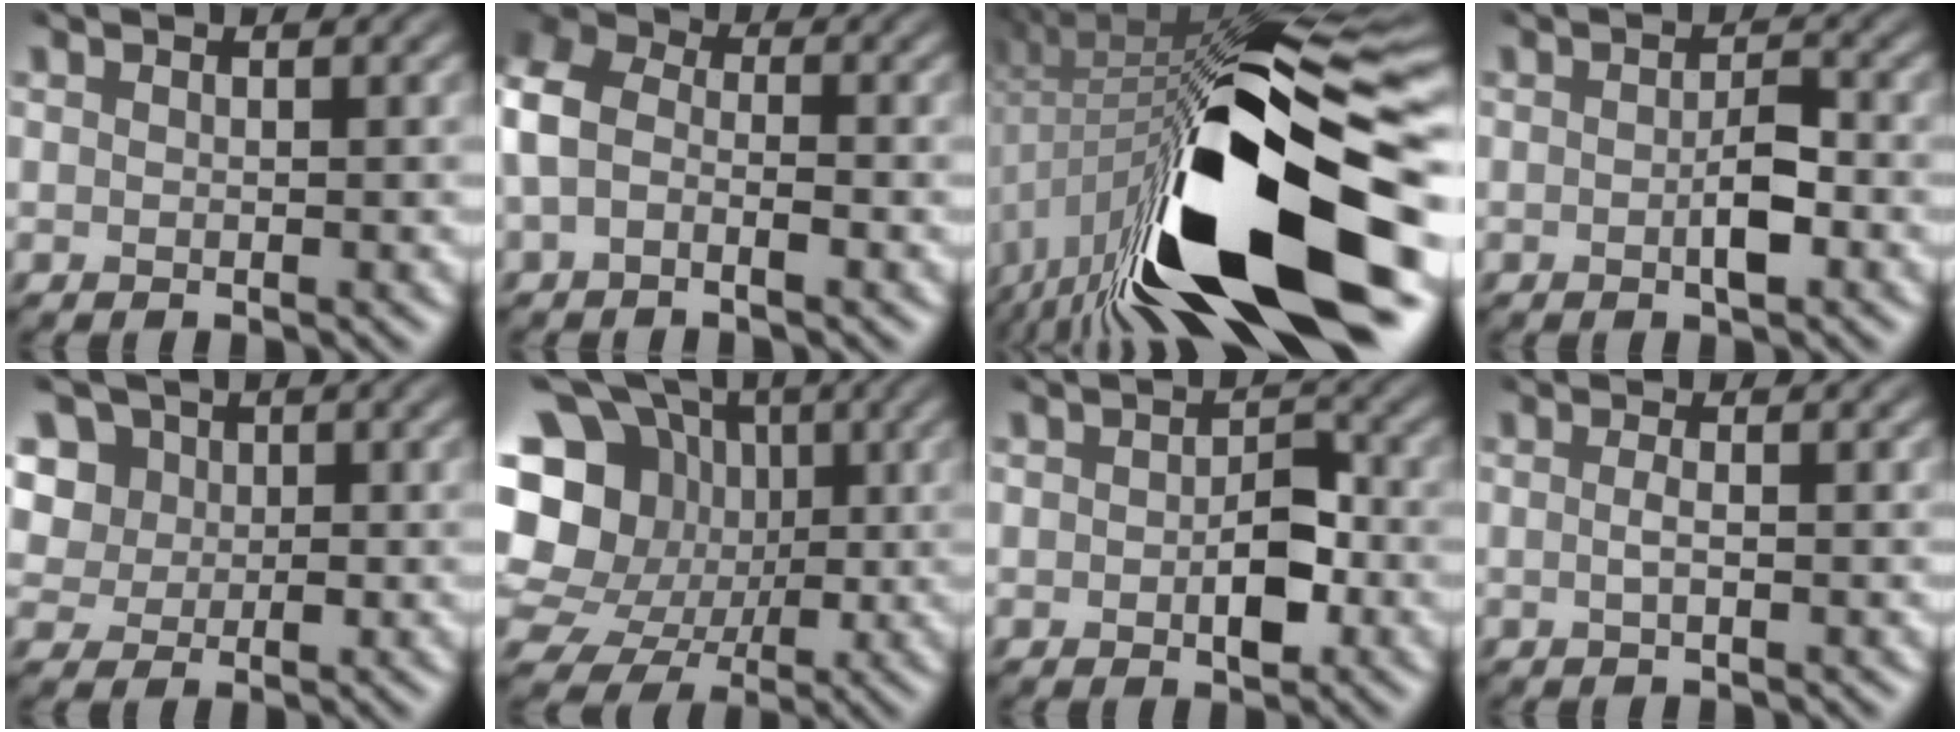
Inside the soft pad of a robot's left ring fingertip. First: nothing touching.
{"total": 5.2, "force": [-1.6, 3.6, 3.4], "torque": [-0.096, 0.000, -0.035]}
{"total": 17.9, "force": [-6.7, 6.3, 15.3], "torque": [-0.250, -0.003, -0.110]}
{"total": 2.6, "force": [-1.3, 0.9, 2.1], "torque": [-0.045, -0.003, -0.017]}
{"total": 5.9, "force": [2.1, 5.0, 2.4], "torque": [-0.064, 0.010, 0.029]}
{"total": 16.4, "force": [1.2, 14.6, 7.4], "torque": [-0.175, 0.025, 0.012]}
{"total": 3.7, "force": [-1.5, 2.1, 2.7], "torque": [-0.049, -0.004, -0.018]}
{"total": 1.2, "force": [-0.5, 0.4, 1.0], "torque": [-0.017, -0.001, -0.015]}